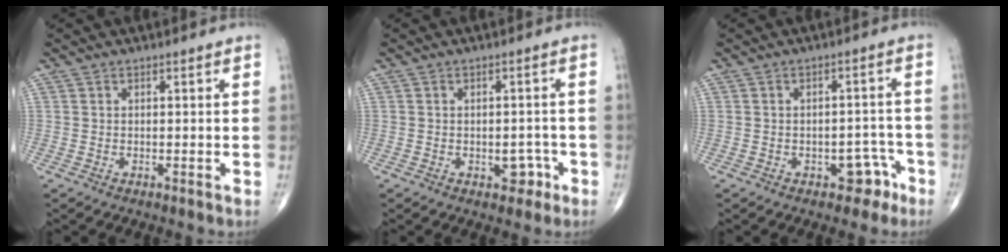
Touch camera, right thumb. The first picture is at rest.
{"total": 3.5, "force": [-1.4, 2.3, 2.2], "torque": [-0.008, 0.012, -0.016]}
{"total": 5.0, "force": [-2.9, 3.1, 2.8], "torque": [-0.012, 0.035, -0.033]}